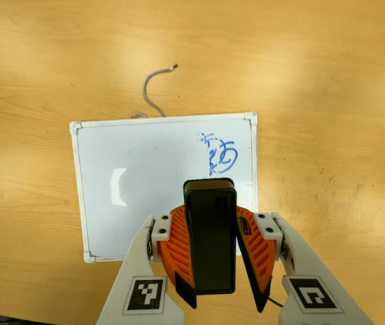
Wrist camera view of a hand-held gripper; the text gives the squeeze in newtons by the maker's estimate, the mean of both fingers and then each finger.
{"total": 10.0, "left": 9.7, "right": 10.4}